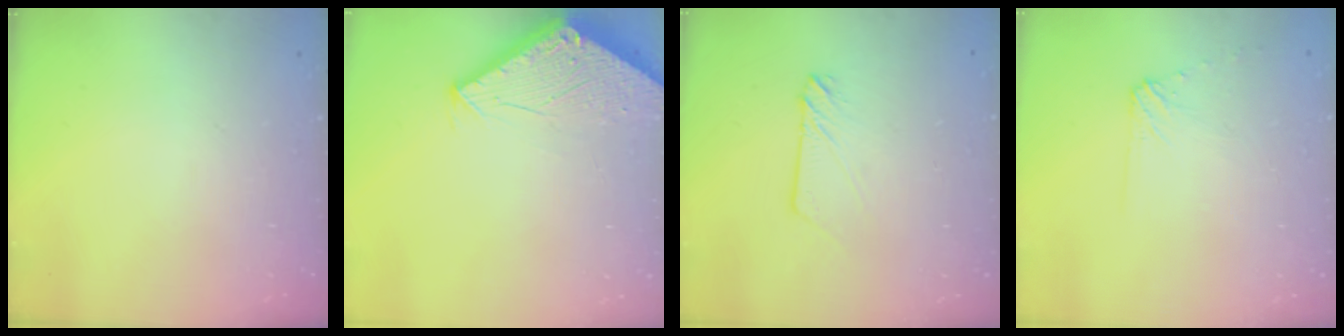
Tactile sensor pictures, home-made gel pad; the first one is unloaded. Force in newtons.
{"total": 2.8, "press": 2.8, "slide": 0.1}
{"total": 2.9, "press": 2.9, "slide": 0.4}
{"total": 5.5, "press": 5.4, "slide": 0.7}